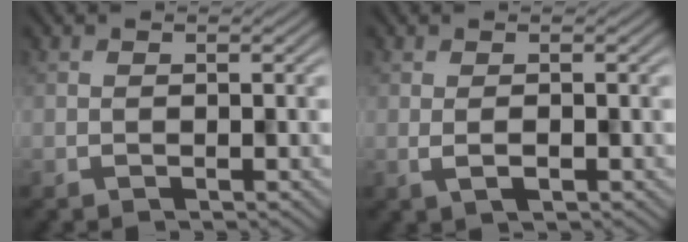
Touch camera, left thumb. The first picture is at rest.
{"total": 1.6, "force": [0.1, 0.3, 1.6], "torque": [-0.032, 0.001, 0.001]}